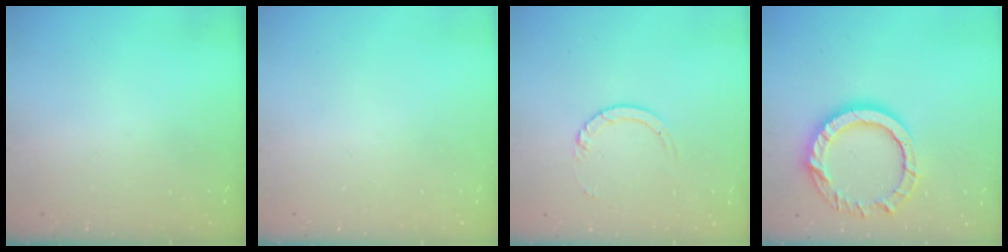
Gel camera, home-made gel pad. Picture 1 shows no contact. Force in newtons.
{"total": 0.0}
{"total": 3.0, "press": 2.9, "slide": 0.4}
{"total": 13.3, "press": 13.3, "slide": 1.3}